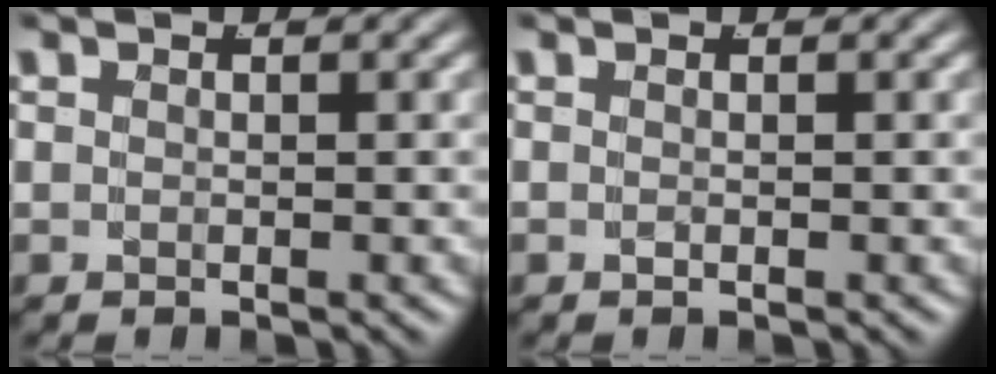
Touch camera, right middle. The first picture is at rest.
{"total": 0.7, "force": [-0.2, -0.6, 0.0], "torque": [-0.005, 0.002, -0.005]}